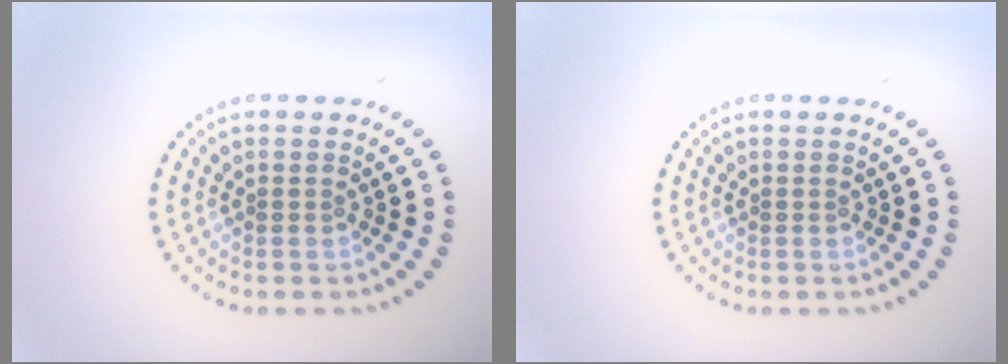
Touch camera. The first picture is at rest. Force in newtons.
{"total": 0.0}